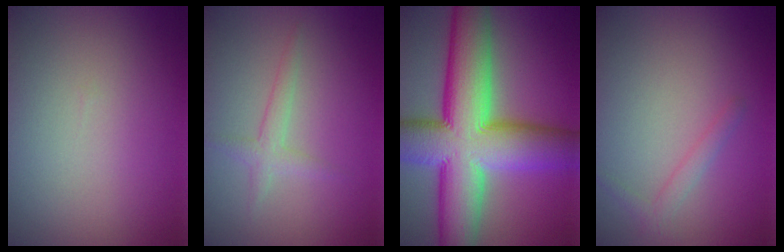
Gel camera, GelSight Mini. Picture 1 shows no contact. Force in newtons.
{"total": 1.7, "press": 1.7, "slide": 0.1}
{"total": 14.9, "press": 14.9, "slide": 0.7}
{"total": 1.2, "press": 1.2, "slide": 0.1}